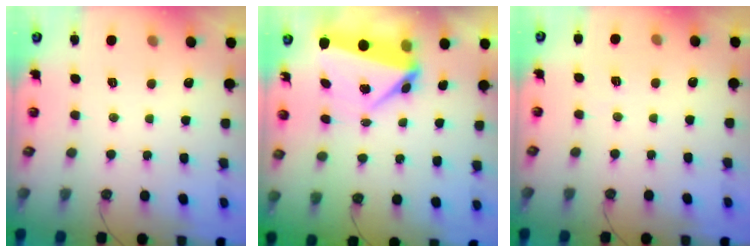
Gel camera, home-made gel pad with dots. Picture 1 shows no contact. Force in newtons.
{"total": 6.8, "press": 6.5, "slide": 2.2}
{"total": 2.3, "press": 1.3, "slide": 1.9}